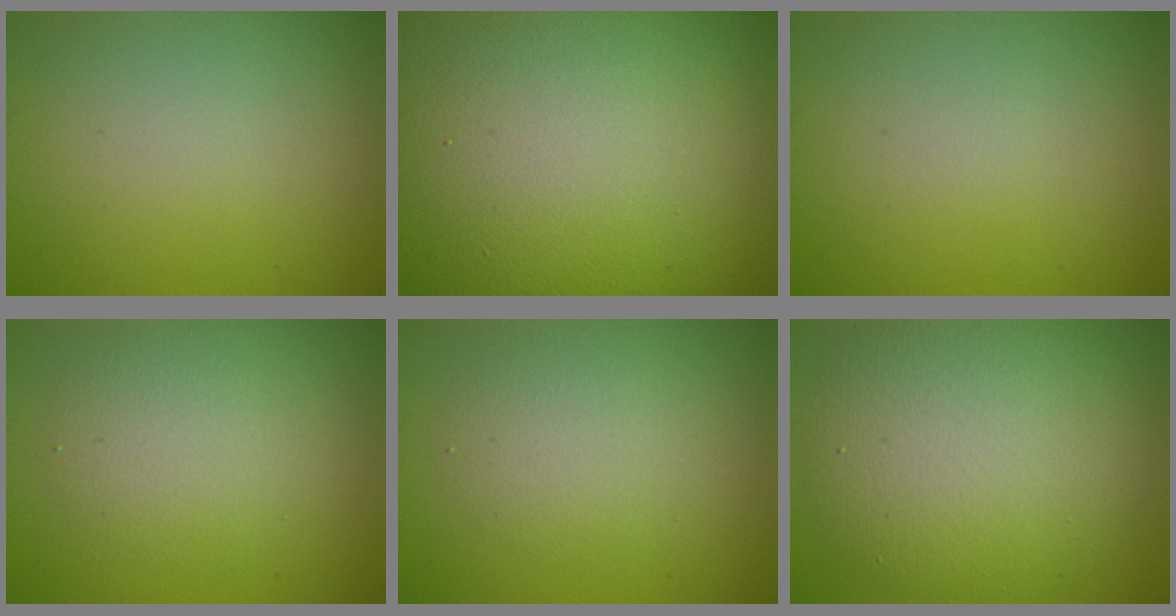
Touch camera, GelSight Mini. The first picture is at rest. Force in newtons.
{"total": 22.9, "press": 22.8, "slide": 0.9}
{"total": 0.0}
{"total": 2.0, "press": 2.0, "slide": 0.2}
{"total": 2.9, "press": 2.9, "slide": 0.3}
{"total": 9.5, "press": 9.5, "slide": 0.5}